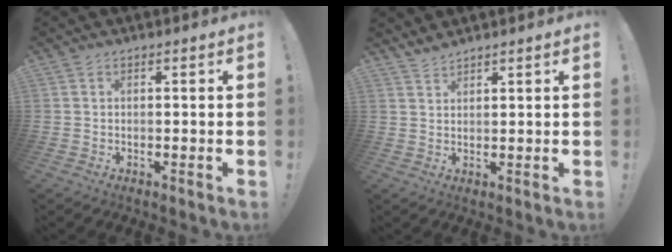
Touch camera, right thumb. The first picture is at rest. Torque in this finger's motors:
{"motor_torque": [-1.00, 0.99, 0.59, 0.73, 0.00]}